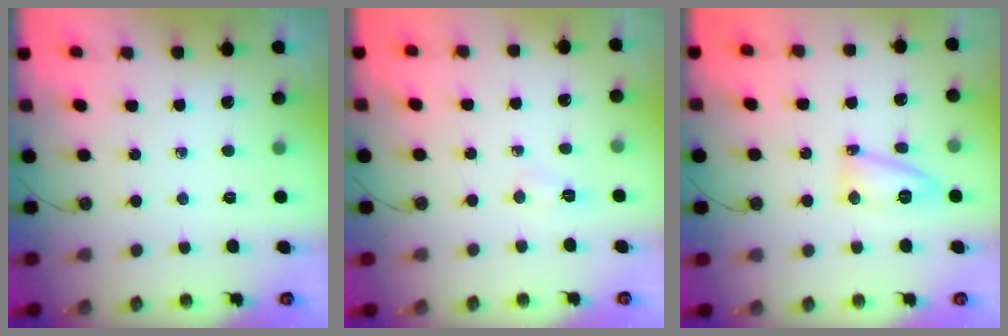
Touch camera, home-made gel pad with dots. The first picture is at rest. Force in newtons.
{"total": 2.5, "press": 2.4, "slide": 0.4}
{"total": 8.5, "press": 8.4, "slide": 0.9}